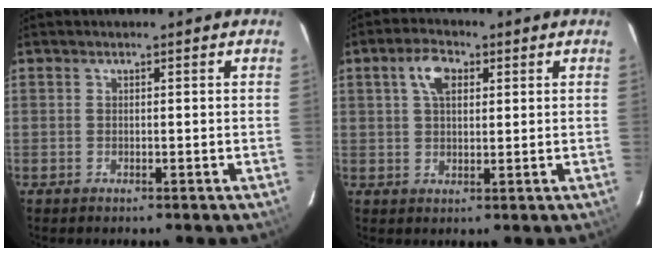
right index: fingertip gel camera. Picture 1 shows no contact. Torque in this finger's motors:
{"motor_torque": [0.26, 0.17, 0.15, 0.04]}